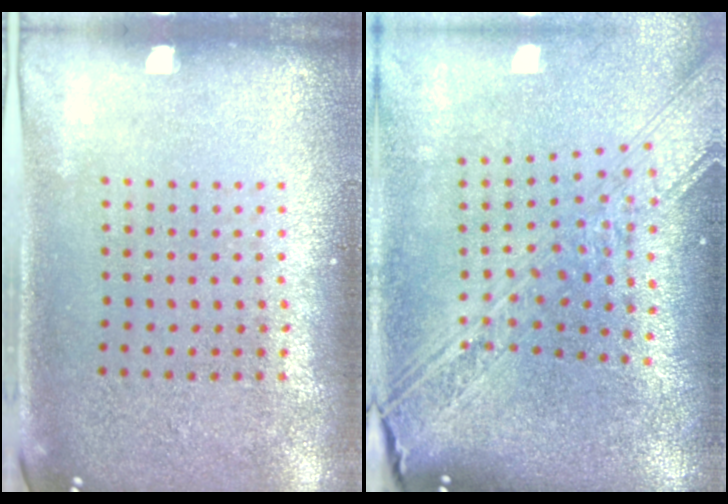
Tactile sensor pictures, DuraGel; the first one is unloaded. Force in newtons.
{"total": 3.5, "press": 2.7, "slide": 2.3}